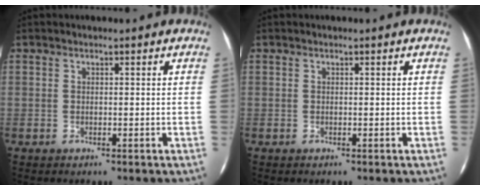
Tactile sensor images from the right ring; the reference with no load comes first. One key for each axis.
{"total": 0.0}